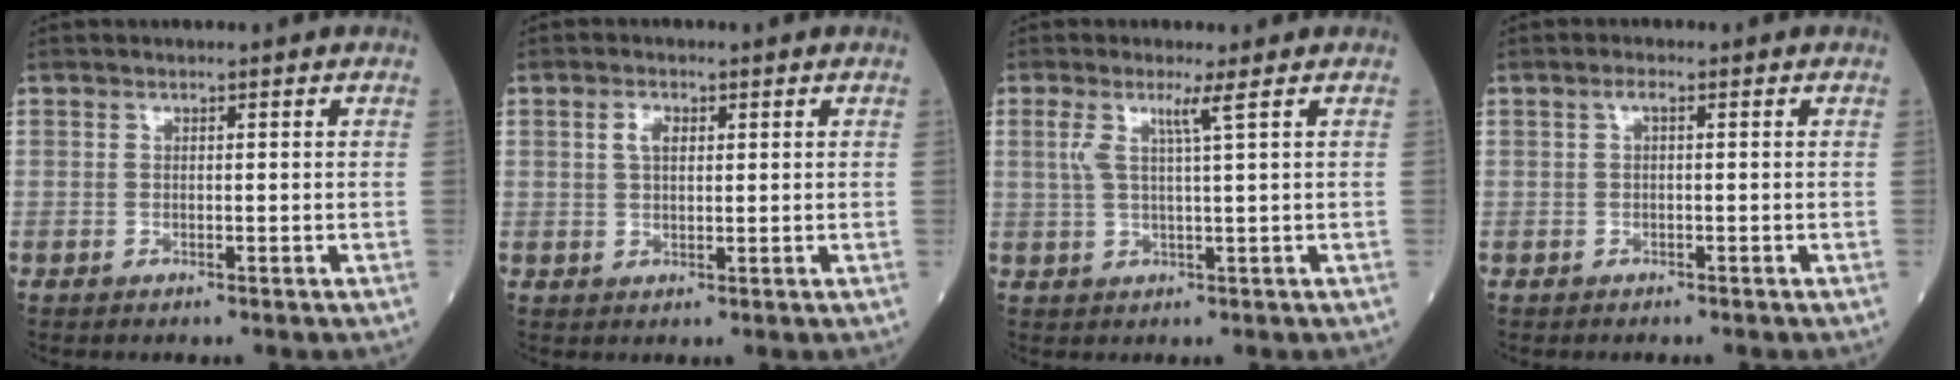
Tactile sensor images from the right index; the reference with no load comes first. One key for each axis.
{"total": 2.6, "fx": 0.9, "fy": 1.4, "fz": 2.0, "tx": -0.039, "ty": 0.006, "tz": 0.017}
{"total": 3.6, "fx": 1.6, "fy": -0.6, "fz": 3.1, "tx": -0.073, "ty": 0.007, "tz": 0.038}
{"total": 1.1, "fx": 0.1, "fy": 0.3, "fz": 1.0, "tx": -0.021, "ty": 0.002, "tz": -0.002}